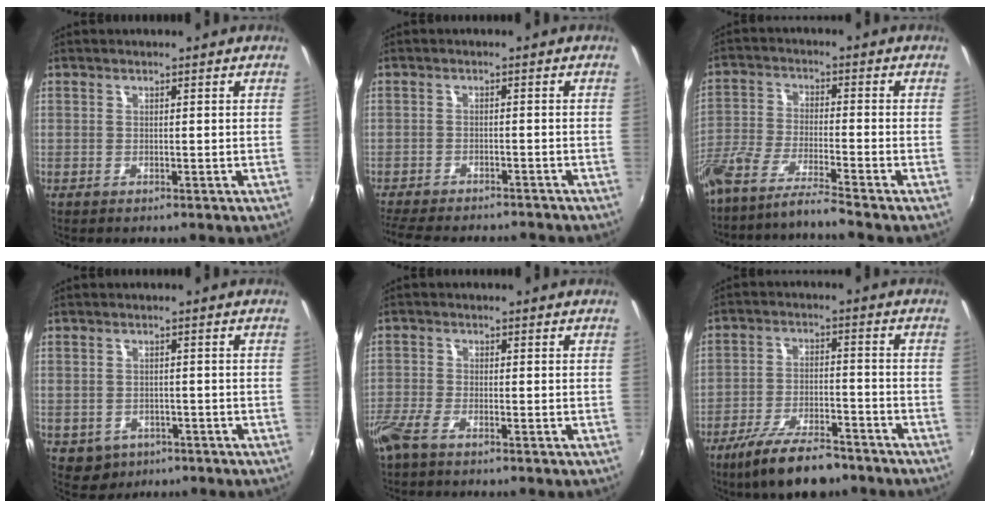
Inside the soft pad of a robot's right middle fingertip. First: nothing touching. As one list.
[{"total": 12.1, "force": [-10.7, 2.7, 4.9], "torque": [-0.116, -0.020, -0.161]}, {"total": 8.9, "force": [-7.7, -1.0, 4.3], "torque": [-0.092, -0.019, -0.146]}, {"total": 4.6, "force": [-2.0, 3.9, 1.5], "torque": [-0.041, -0.004, -0.018]}, {"total": 4.1, "force": [-3.0, 1.0, 2.6], "torque": [-0.069, -0.009, -0.064]}, {"total": 12.7, "force": [-9.8, 3.8, 7.1], "torque": [-0.153, -0.019, -0.165]}]